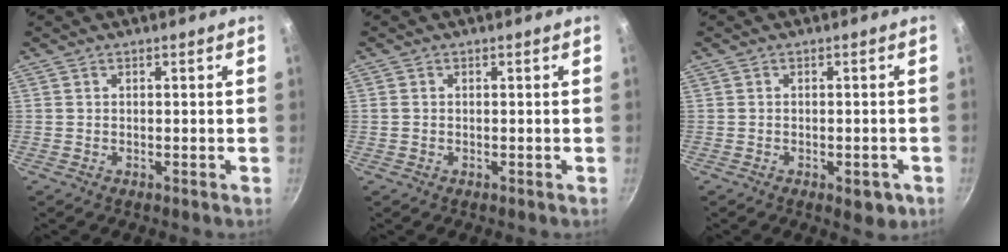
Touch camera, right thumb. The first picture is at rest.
{"total": 0.7, "force": [-0.1, 0.6, 0.3], "torque": [-0.004, 0.002, -0.003]}
{"total": 4.1, "force": [-1.8, 2.1, 2.9], "torque": [-0.021, 0.011, -0.015]}